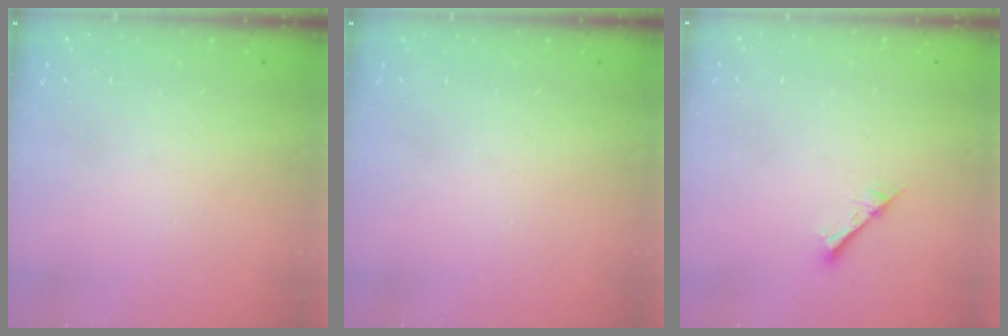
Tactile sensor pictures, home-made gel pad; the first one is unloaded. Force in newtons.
{"total": 0.0}
{"total": 2.1, "press": 2.1, "slide": 0.2}